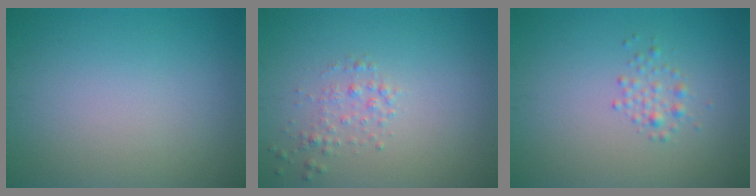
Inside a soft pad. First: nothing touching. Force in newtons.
{"total": 1.4, "press": 1.4, "slide": 0.1}
{"total": 1.4, "press": 1.4, "slide": 0.1}